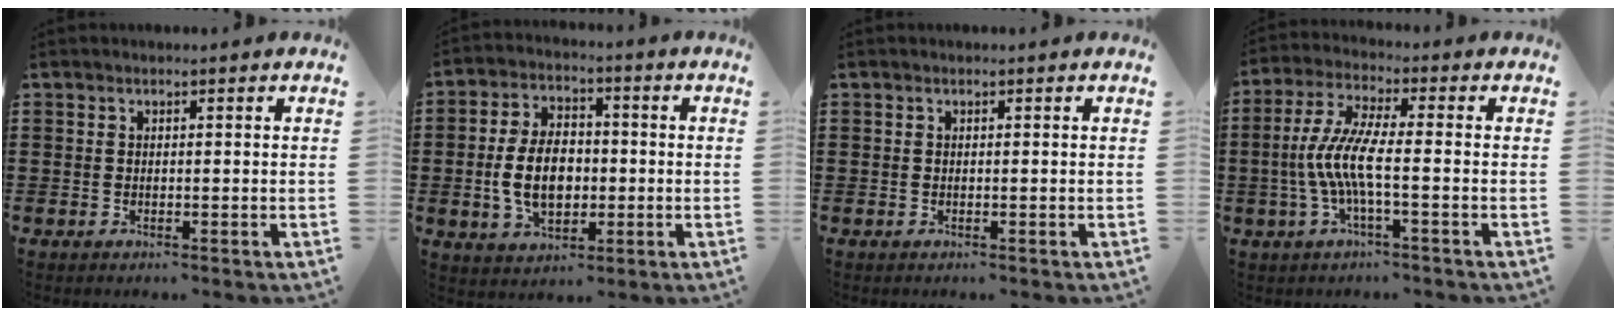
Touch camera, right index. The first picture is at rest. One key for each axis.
{"total": 9.1, "fx": -0.9, "fy": 5.8, "fz": 6.9, "tx": -0.147, "ty": 0.006, "tz": -0.021}
{"total": 0.0}
{"total": 7.7, "fx": -1.8, "fy": 1.3, "fz": 7.4, "tx": -0.170, "ty": -0.016, "tz": -0.043}